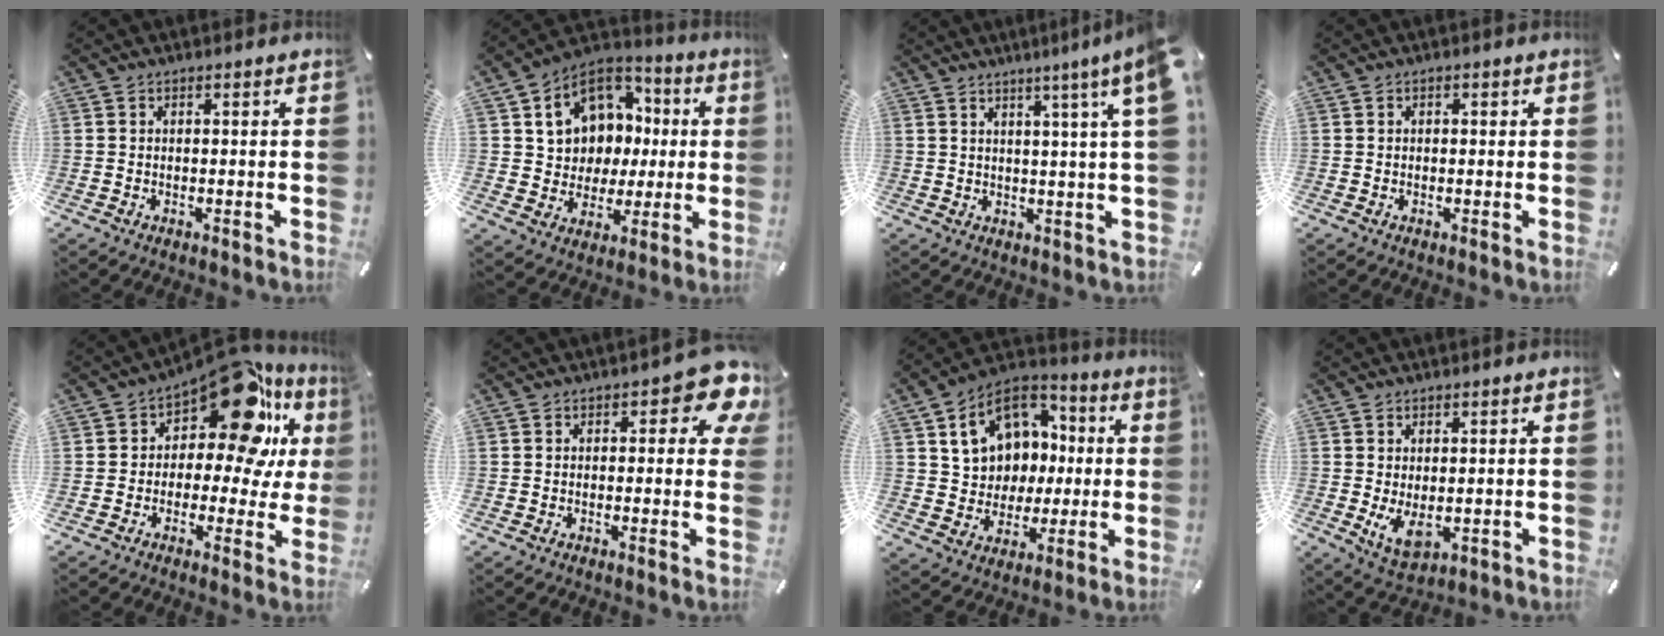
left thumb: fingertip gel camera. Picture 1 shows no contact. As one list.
[{"total": 12.1, "force": [3.4, 11.0, 3.5], "torque": [-0.067, -0.025, 0.075]}, {"total": 8.0, "force": [4.1, -0.6, 6.8], "torque": [-0.104, -0.030, 0.062]}, {"total": 0.9, "force": [0.1, 0.8, 0.2], "torque": [-0.005, 0.006, 0.000]}, {"total": 17.2, "force": [9.6, 8.0, 11.9], "torque": [-0.172, -0.073, 0.161]}, {"total": 7.7, "force": [3.6, 3.6, 5.7], "torque": [-0.061, -0.017, 0.055]}, {"total": 14.8, "force": [4.1, 12.9, 5.9], "torque": [-0.106, -0.008, 0.089]}, {"total": 6.2, "force": [0.1, 3.8, 4.8], "torque": [-0.095, -0.009, 0.000]}]